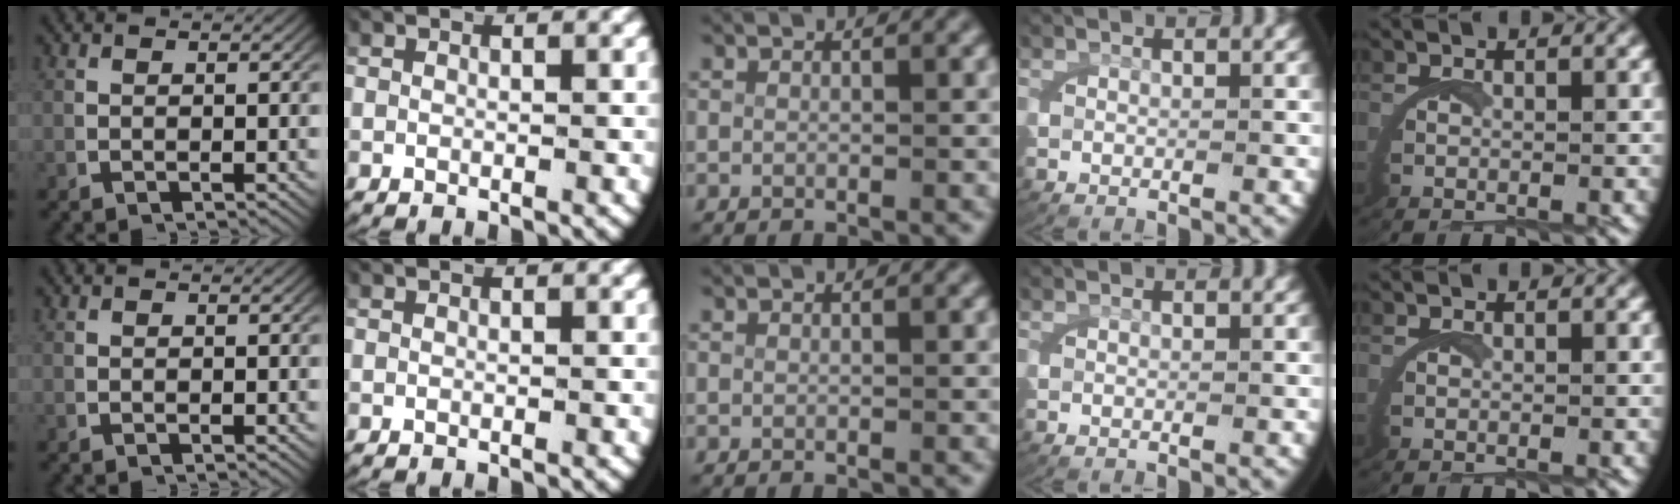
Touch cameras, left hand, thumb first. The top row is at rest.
{}